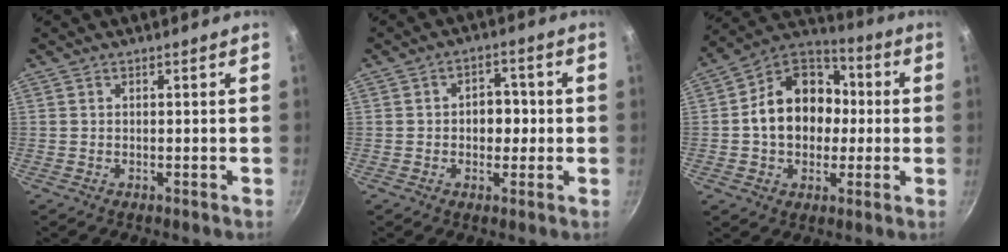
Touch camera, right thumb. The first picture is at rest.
{"total": 5.8, "force": [-0.1, 4.4, 3.8], "torque": [-0.016, 0.012, -0.006]}
{"total": 16.8, "force": [0.0, 13.1, 10.5], "torque": [-0.135, 0.036, -0.015]}